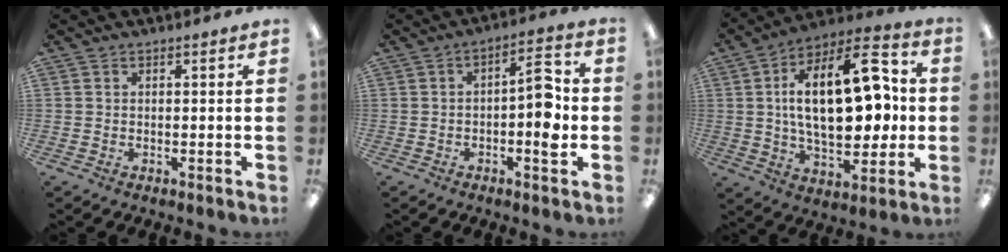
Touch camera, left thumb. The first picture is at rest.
{"total": 7.2, "force": [-1.4, 2.4, 6.7], "torque": [-0.096, 0.014, -0.025]}
{"total": 24.7, "force": [2.7, 13.0, 20.8], "torque": [-0.341, 0.003, 0.041]}